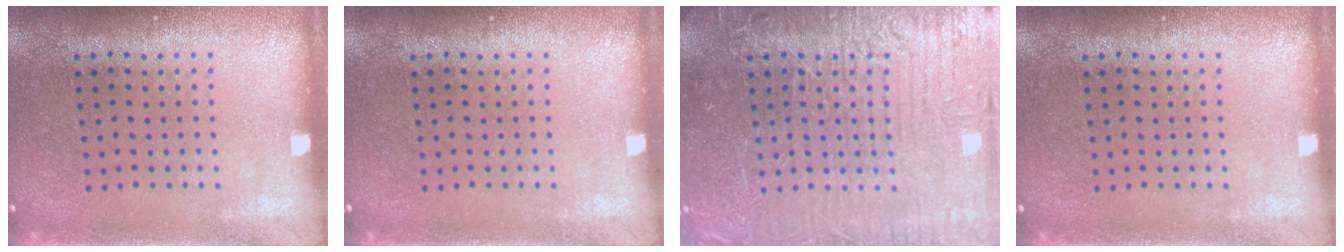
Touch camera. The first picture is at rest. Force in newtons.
{"total": 0.0}
{"total": 7.7, "press": 7.7, "slide": 1.1}
{"total": 0.0}